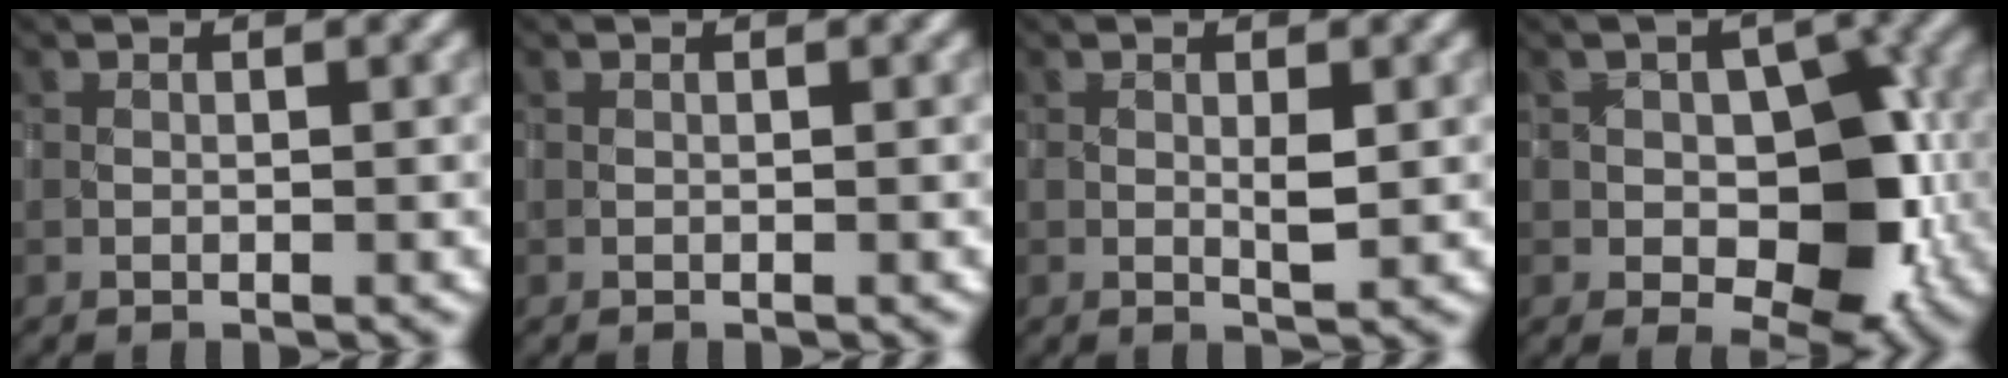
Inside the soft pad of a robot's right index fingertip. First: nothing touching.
{"total": 0.0}
{"total": 1.8, "force": [0.2, 0.6, 1.6], "torque": [-0.032, -0.004, 0.005]}
{"total": 8.6, "force": [-1.3, 5.7, 6.3], "torque": [-0.073, 0.004, -0.019]}